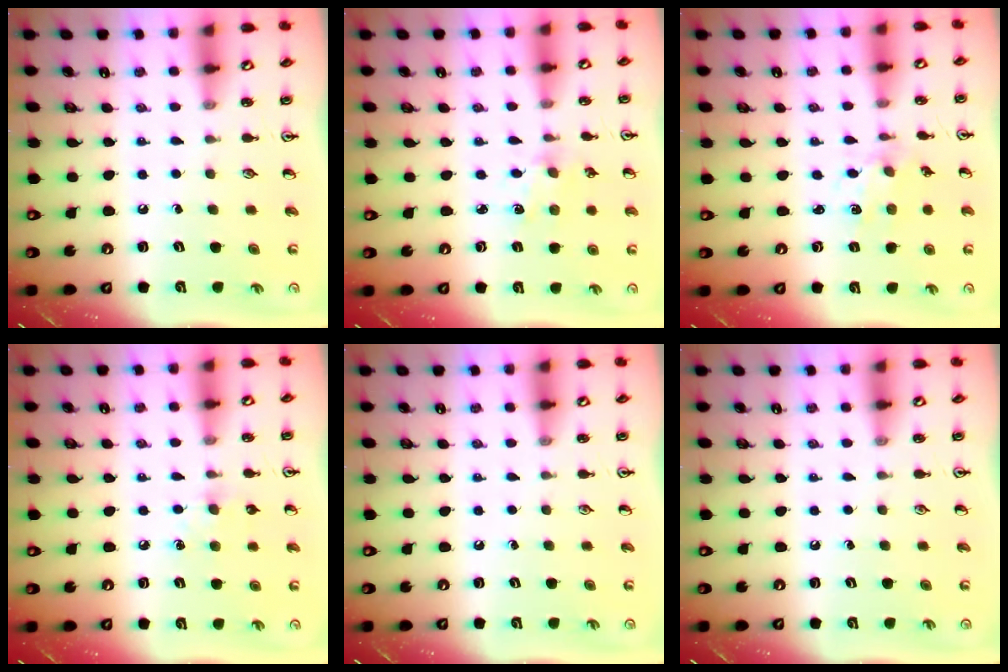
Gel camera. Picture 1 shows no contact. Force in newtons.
{"total": 3.2, "press": 3.2, "slide": 0.4}
{"total": 2.4, "press": 2.4, "slide": 0.4}
{"total": 7.5, "press": 7.4, "slide": 0.9}
{"total": 0.0}
{"total": 0.0}